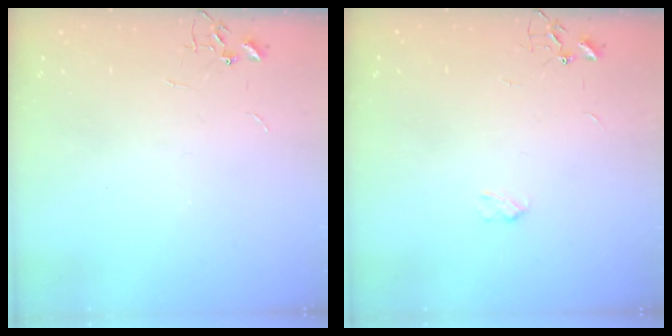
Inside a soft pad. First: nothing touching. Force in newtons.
{"total": 2.6, "press": 2.6, "slide": 0.5}